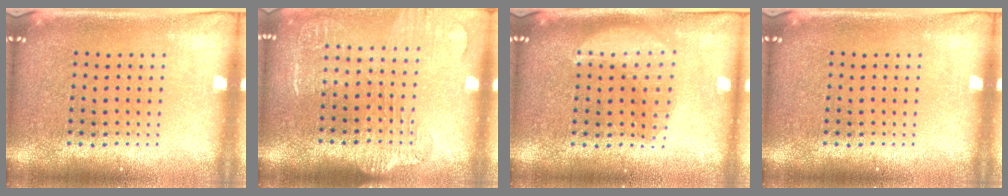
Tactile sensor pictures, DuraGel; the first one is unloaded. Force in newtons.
{"total": 1.8, "press": 1.5, "slide": 0.9}
{"total": 3.0, "press": 3.0, "slide": 0.4}
{"total": 0.0}